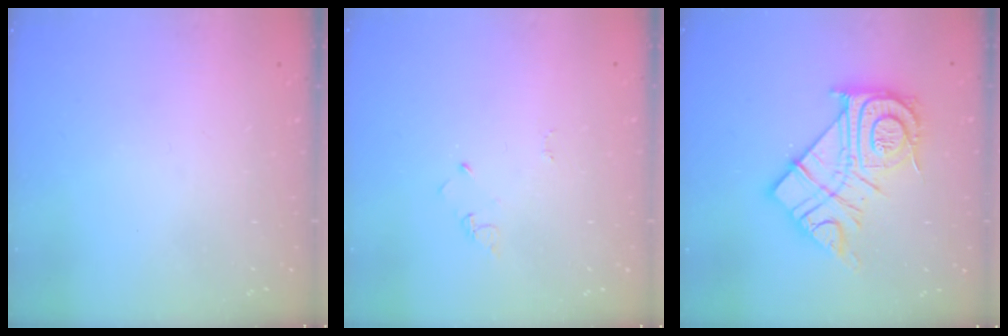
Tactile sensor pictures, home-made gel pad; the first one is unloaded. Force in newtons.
{"total": 2.9, "press": 2.9, "slide": 0.3}
{"total": 20.9, "press": 20.8, "slide": 1.9}